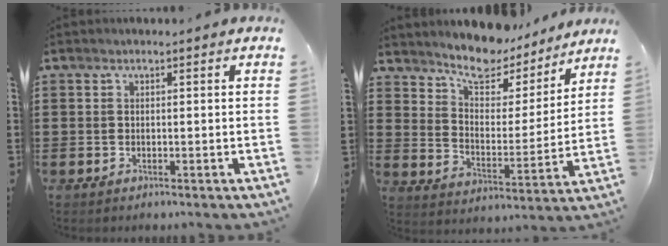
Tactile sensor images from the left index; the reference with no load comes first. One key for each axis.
{"total": 8.0, "fx": 7.5, "fy": 2.2, "fz": 1.6, "tx": -0.056, "ty": -0.056, "tz": 0.130}